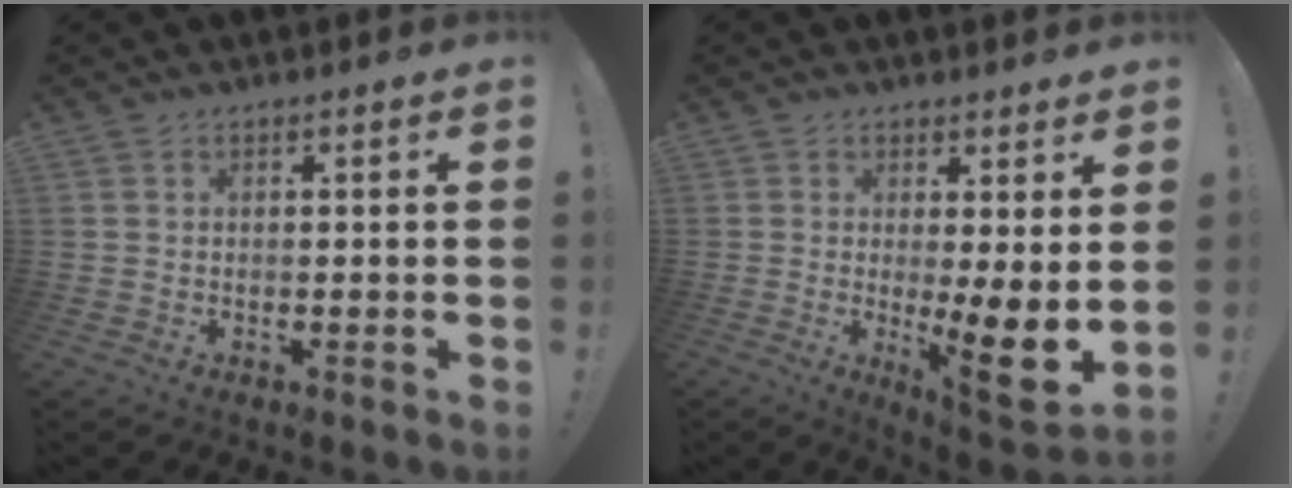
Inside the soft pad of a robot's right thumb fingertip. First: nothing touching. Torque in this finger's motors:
{"motor_torque": [-0.33, 0.61, 0.78, 0.69, 0.03]}